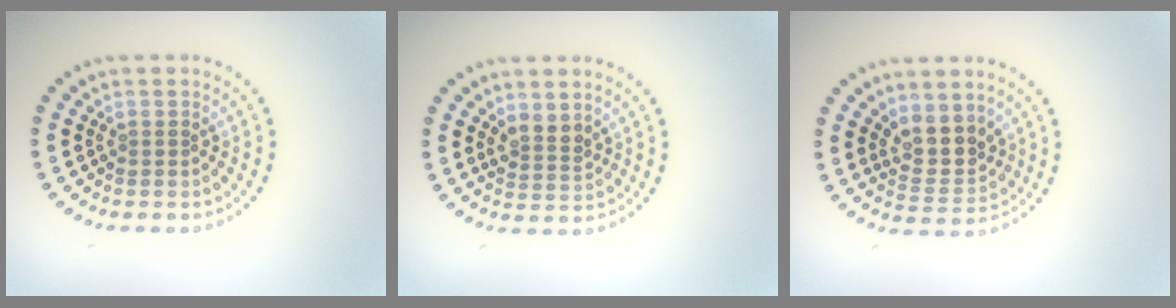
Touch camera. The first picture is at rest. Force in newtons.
{"total": 2.0, "press": 1.6, "slide": 1.2}
{"total": 3.5, "press": 3.0, "slide": 1.8}